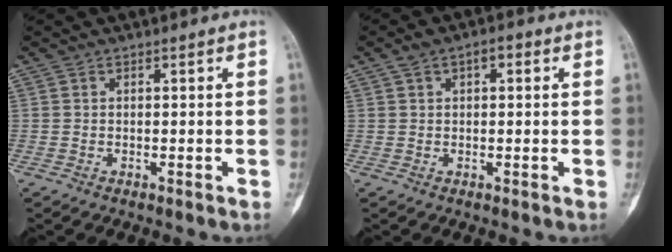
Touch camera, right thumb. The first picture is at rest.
{"total": 4.0, "force": [1.4, 2.1, 3.1], "torque": [-0.046, 0.016, 0.022]}